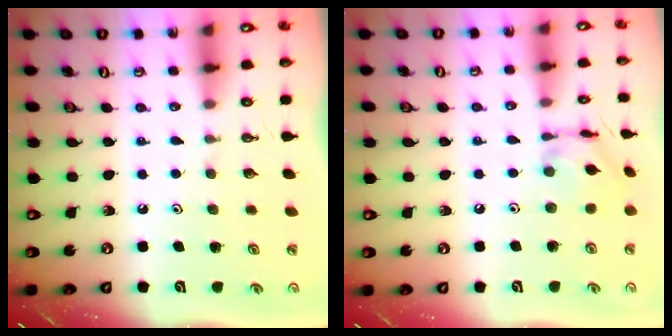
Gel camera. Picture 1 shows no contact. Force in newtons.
{"total": 9.7, "press": 9.7, "slide": 0.7}